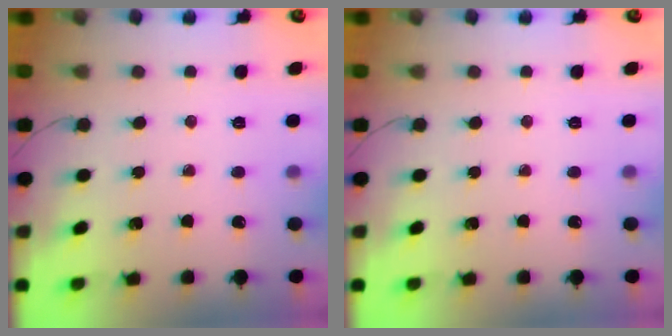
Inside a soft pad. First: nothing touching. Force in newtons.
{"total": 0.0}